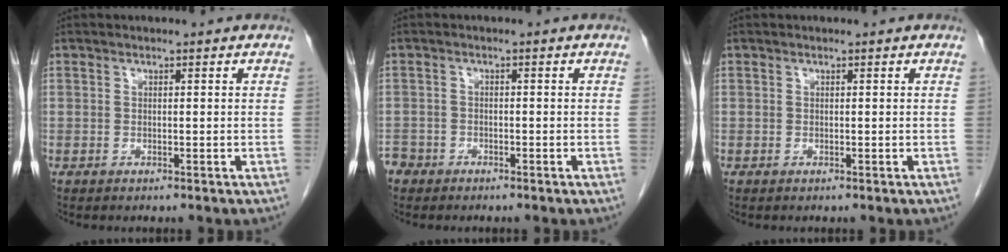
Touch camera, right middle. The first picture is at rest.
{"total": 3.2, "force": [-2.5, 1.9, 0.0], "torque": [-0.002, 0.004, -0.050]}
{"total": 0.0}